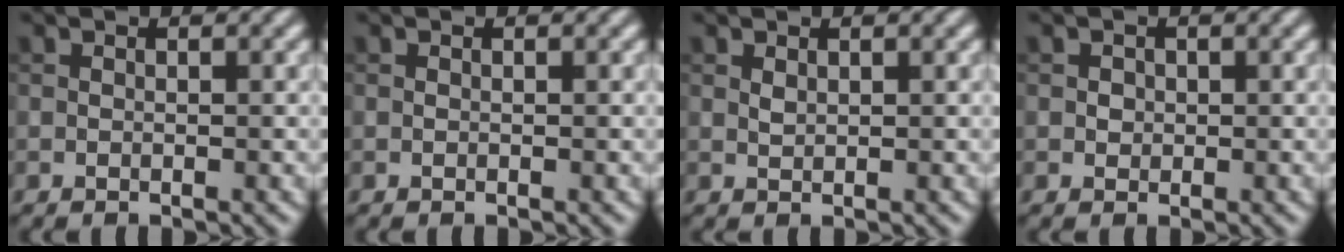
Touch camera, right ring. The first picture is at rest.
{"total": 0.0}
{"total": 0.6, "force": [0.4, 0.2, 0.3], "torque": [-0.010, -0.001, 0.011]}
{"total": 0.8, "force": [0.2, 0.8, 0.2], "torque": [0.001, -0.002, 0.001]}